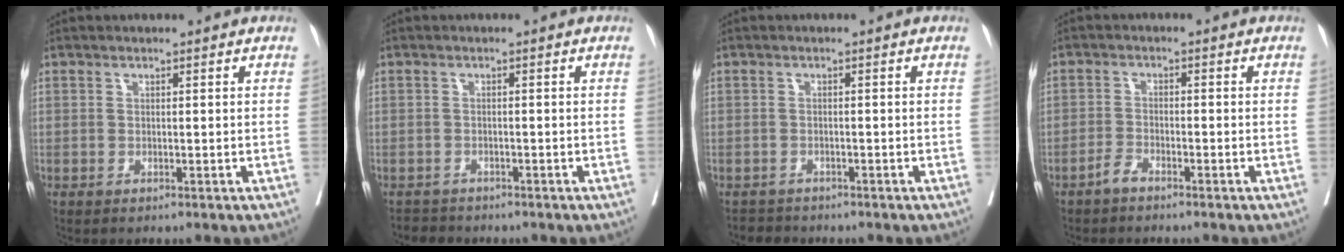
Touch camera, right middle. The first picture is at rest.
{"total": 2.8, "force": [-2.7, 0.9, -0.3], "torque": [-0.005, -0.007, -0.047]}
{"total": 2.6, "force": [-2.4, 0.9, -0.3], "torque": [-0.006, -0.007, -0.043]}
{"total": 1.9, "force": [-1.7, 0.3, 0.8], "torque": [-0.017, 0.000, -0.034]}